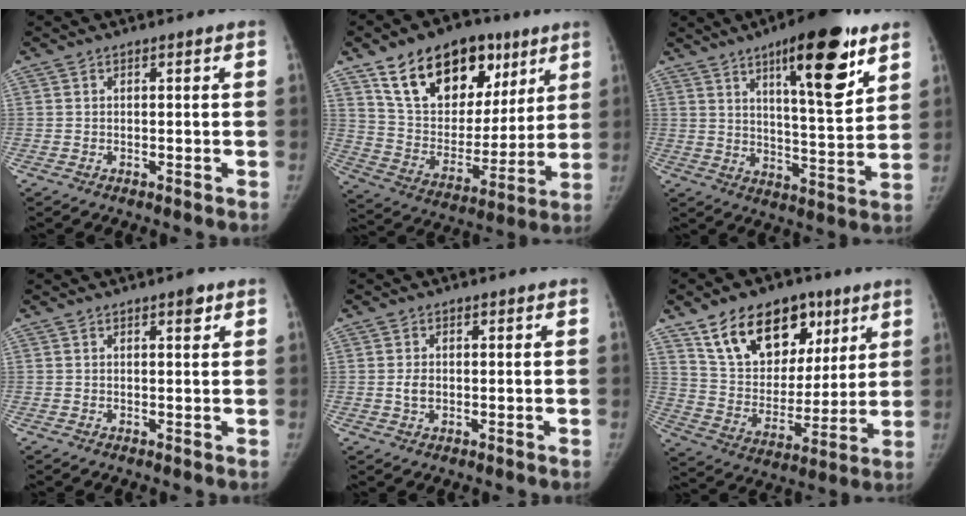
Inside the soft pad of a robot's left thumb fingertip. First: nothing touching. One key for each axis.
{"total": 23.8, "fx": 13.2, "fy": 14.7, "fz": 13.3, "tx": -0.172, "ty": -0.027, "tz": 0.229}
{"total": 18.0, "fx": 9.8, "fy": 4.8, "fz": 14.3, "tx": -0.177, "ty": -0.054, "tz": 0.146}
{"total": 1.5, "fx": 0.8, "fy": 0.6, "fz": 1.0, "tx": -0.008, "ty": -0.001, "tz": 0.009}
{"total": 2.3, "fx": 0.0, "fy": 1.7, "fz": 1.6, "tx": -0.025, "ty": 0.001, "tz": 0.000}
{"total": 20.5, "fx": 11.4, "fy": 13.1, "fz": 10.8, "tx": -0.129, "ty": -0.035, "tz": 0.198}